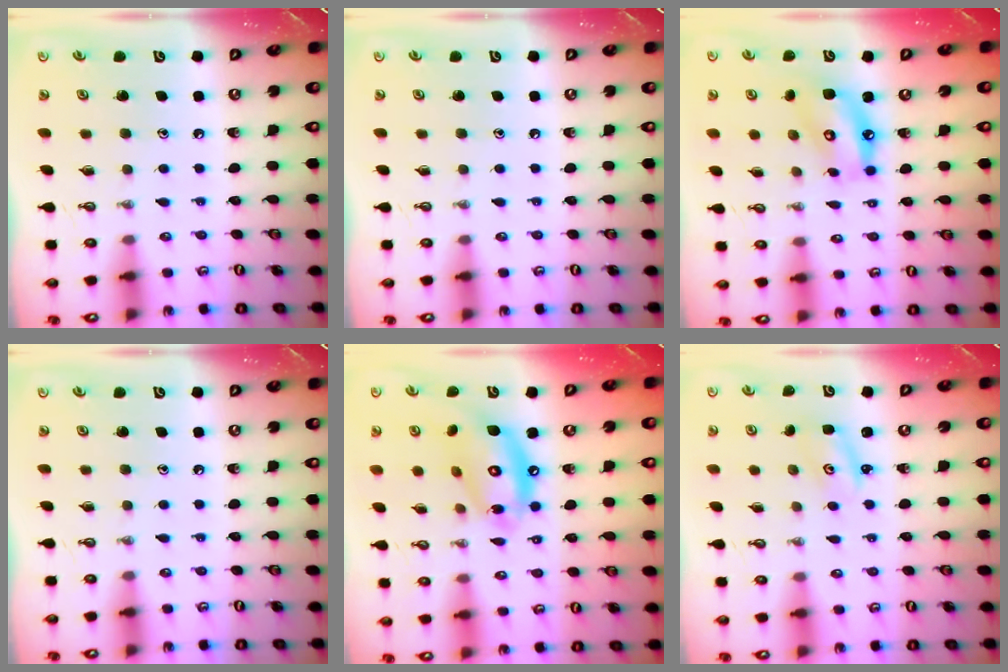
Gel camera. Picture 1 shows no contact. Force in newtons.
{"total": 0.0}
{"total": 10.0, "press": 10.0, "slide": 0.7}
{"total": 0.0}
{"total": 14.5, "press": 14.4, "slide": 1.3}
{"total": 2.2, "press": 2.2, "slide": 0.2}